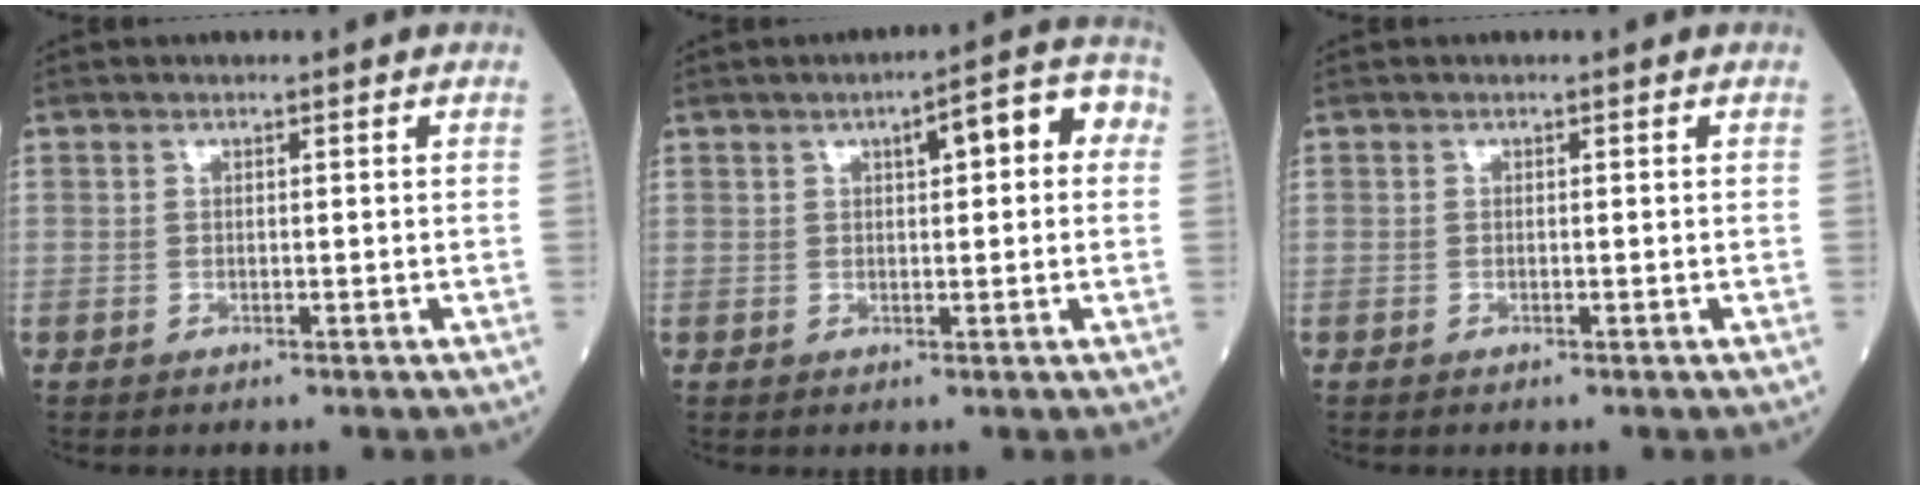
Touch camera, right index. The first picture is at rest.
{"total": 7.3, "force": [2.0, 2.0, 6.8], "torque": [-0.087, 0.035, 0.019]}
{"total": 0.0}